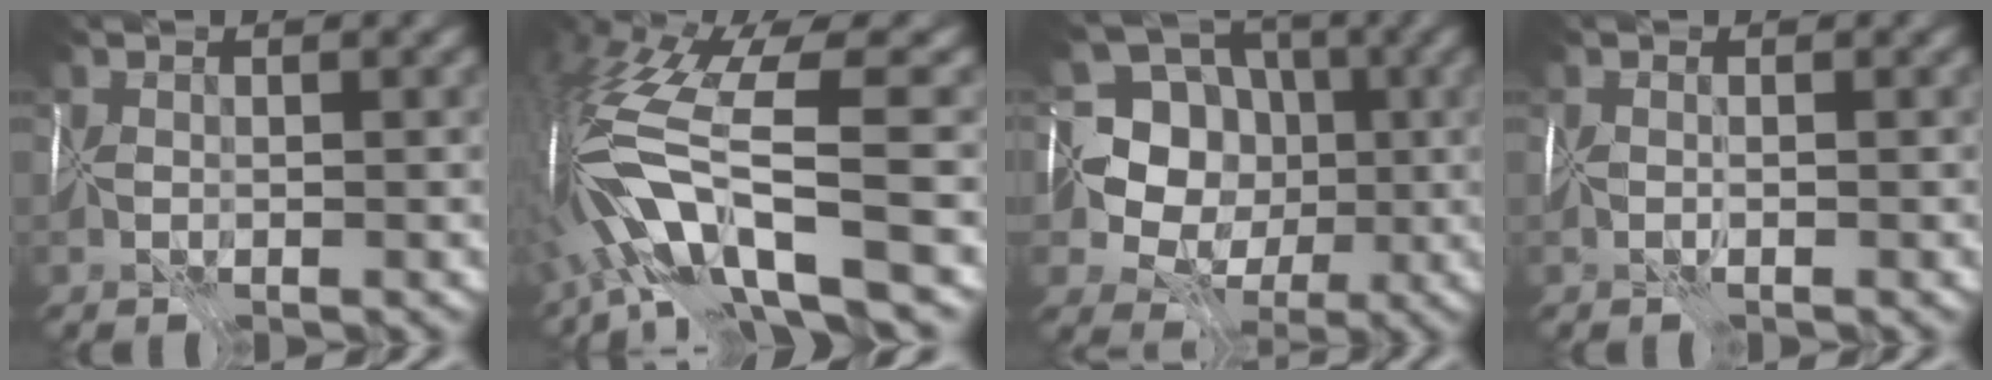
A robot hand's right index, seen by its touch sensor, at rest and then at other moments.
{"total": 12.5, "force": [-4.0, 2.9, 11.5], "torque": [-0.228, 0.018, -0.057]}
{"total": 9.7, "force": [0.2, 8.8, 4.0], "torque": [-0.063, 0.012, -0.021]}
{"total": 0.6, "force": [-0.4, -0.2, 0.4], "torque": [-0.001, -0.006, -0.006]}